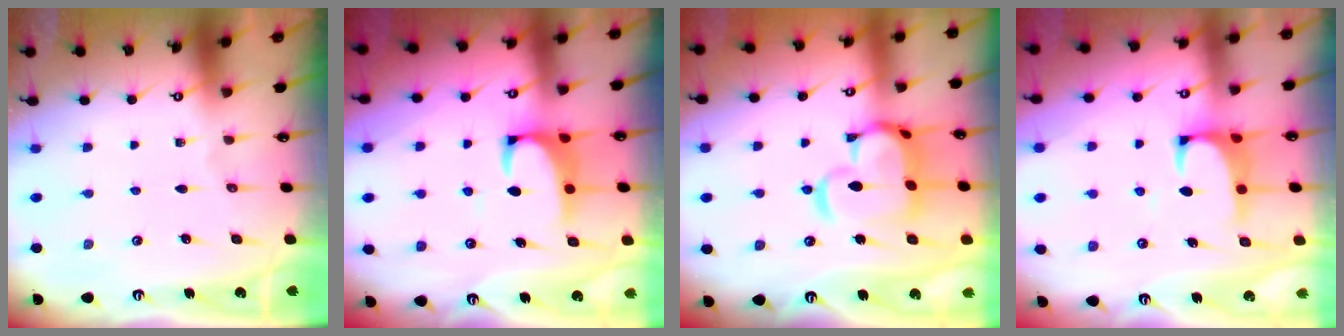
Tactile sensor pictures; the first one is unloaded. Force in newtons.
{"total": 2.4, "press": 2.2, "slide": 0.9}
{"total": 10.5, "press": 10.4, "slide": 1.6}
{"total": 1.6, "press": 1.3, "slide": 0.8}